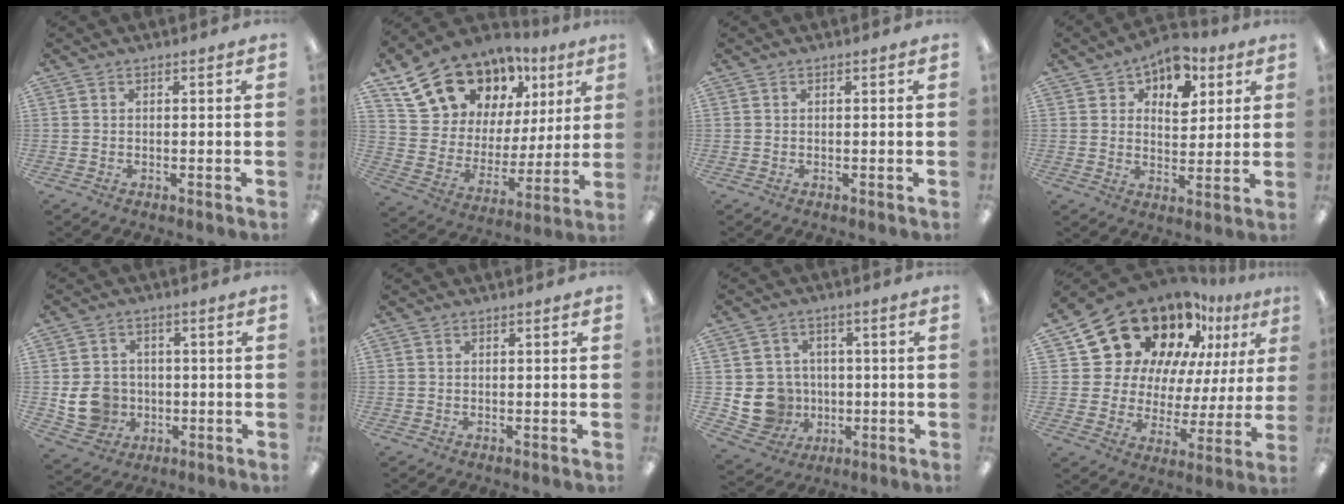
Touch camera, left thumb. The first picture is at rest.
{"total": 18.2, "force": [13.3, 10.6, 6.5], "torque": [-0.132, -0.081, 0.251]}
{"total": 0.0}
{"total": 9.0, "force": [6.1, 5.6, 3.6], "torque": [-0.048, -0.037, 0.105]}
{"total": 8.9, "force": [-1.3, 8.1, 3.6], "torque": [-0.083, 0.012, -0.016]}
{"total": 0.0}
{"total": 9.9, "force": [-1.1, 9.5, 2.5], "torque": [-0.074, 0.012, -0.007]}
{"total": 21.9, "force": [15.8, 12.9, 8.1], "torque": [-0.151, -0.107, 0.300]}